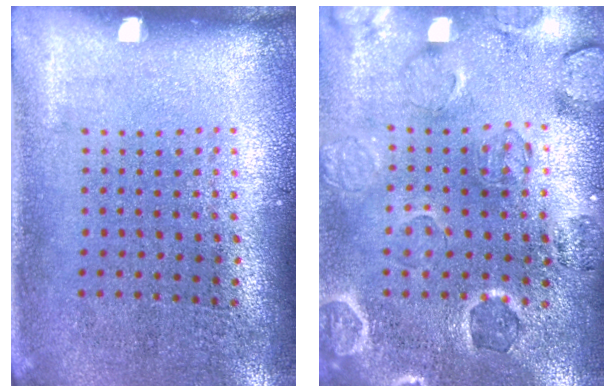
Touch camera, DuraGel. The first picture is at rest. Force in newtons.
{"total": 0.6, "press": 0.5, "slide": 0.3}